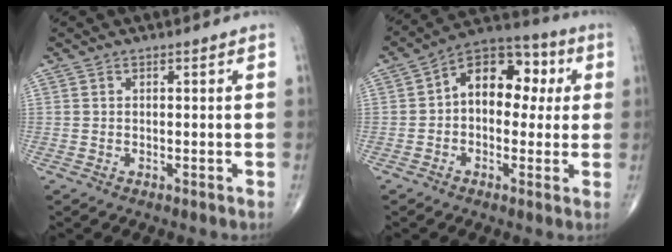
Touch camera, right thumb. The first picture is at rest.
{"total": 13.4, "force": [1.9, 8.8, 9.9], "torque": [-0.099, 0.035, 0.013]}